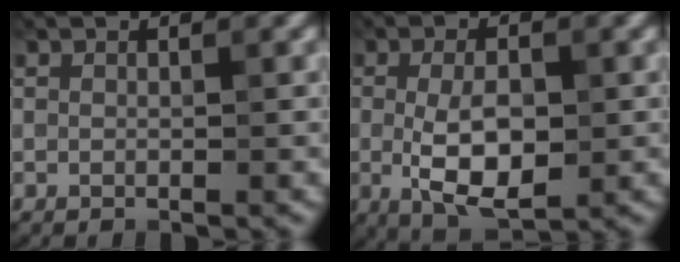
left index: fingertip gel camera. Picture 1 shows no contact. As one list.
[{"total": 6.0, "force": [-0.6, 2.7, 5.3], "torque": [-0.101, -0.007, -0.010]}]